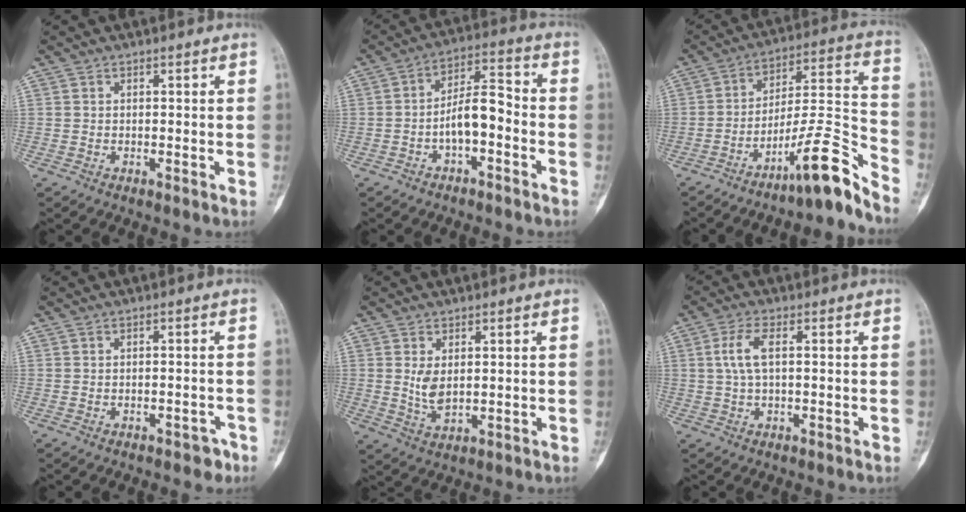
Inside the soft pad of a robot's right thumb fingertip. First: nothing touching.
{"total": 8.2, "force": [-2.6, 3.6, 6.9], "torque": [-0.112, 0.044, -0.050]}
{"total": 14.2, "force": [-10.6, 1.0, 9.4], "torque": [-0.141, 0.108, -0.172]}
{"total": 3.0, "force": [-2.2, 1.5, 1.4], "torque": [-0.011, 0.016, -0.023]}
{"total": 4.0, "force": [0.8, 2.1, 3.3], "torque": [-0.058, -0.012, 0.024]}
{"total": 4.4, "force": [0.6, 1.5, 4.1], "torque": [-0.105, 0.012, 0.013]}